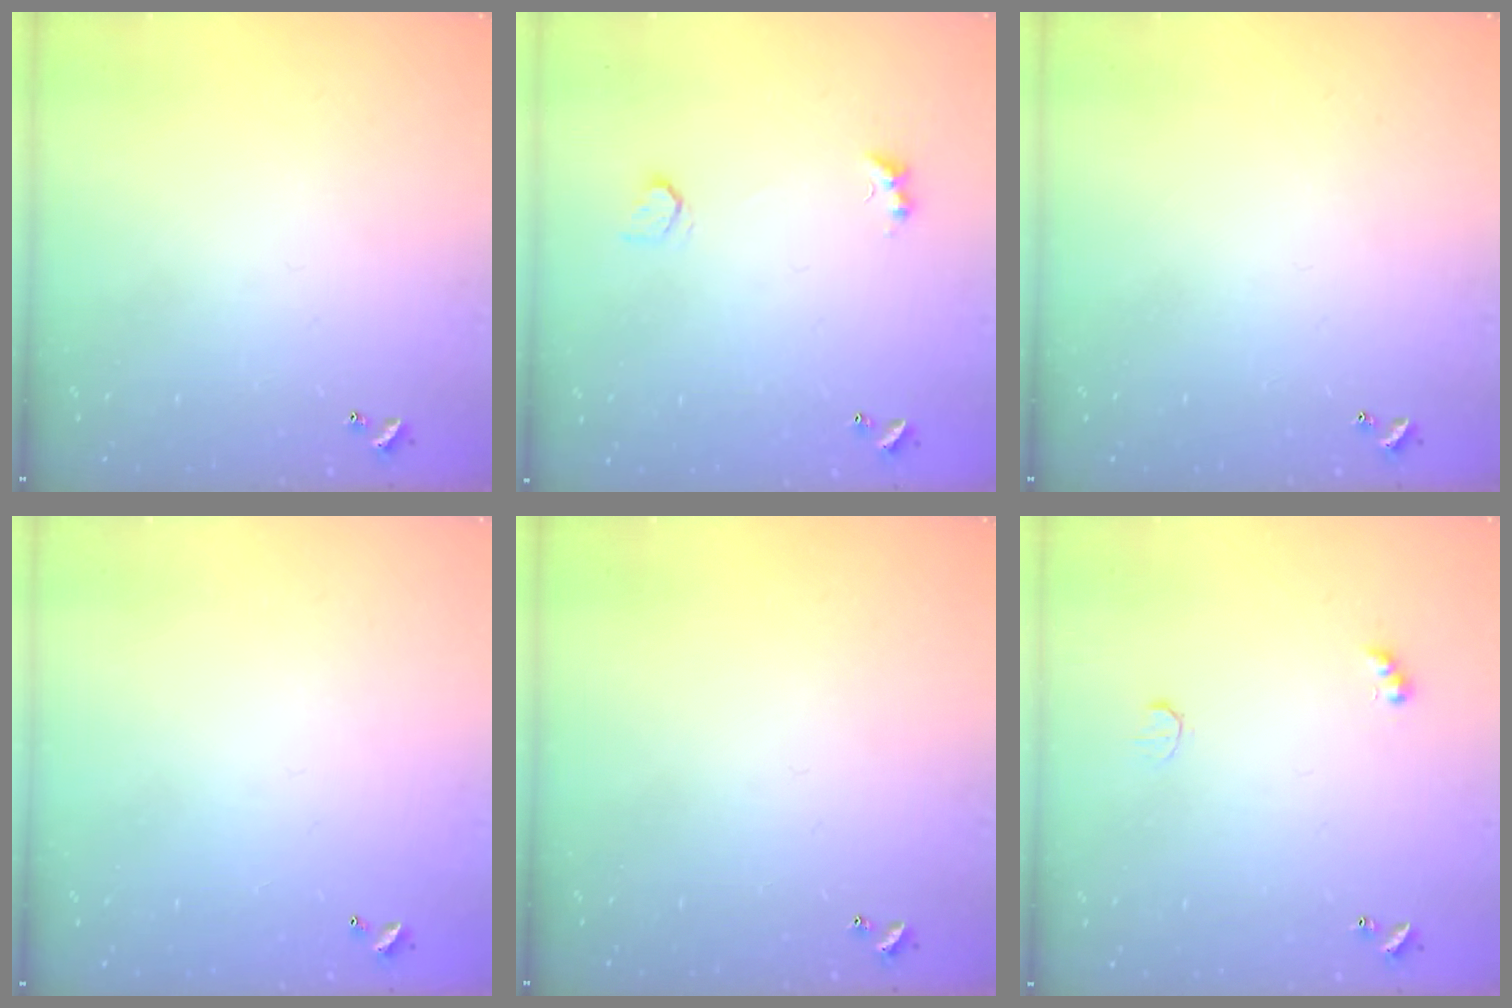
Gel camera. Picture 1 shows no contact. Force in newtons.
{"total": 2.8, "press": 2.6, "slide": 1.0}
{"total": 0.0}
{"total": 2.8, "press": 2.8, "slide": 0.1}
{"total": 0.0}
{"total": 2.5, "press": 2.4, "slide": 0.7}